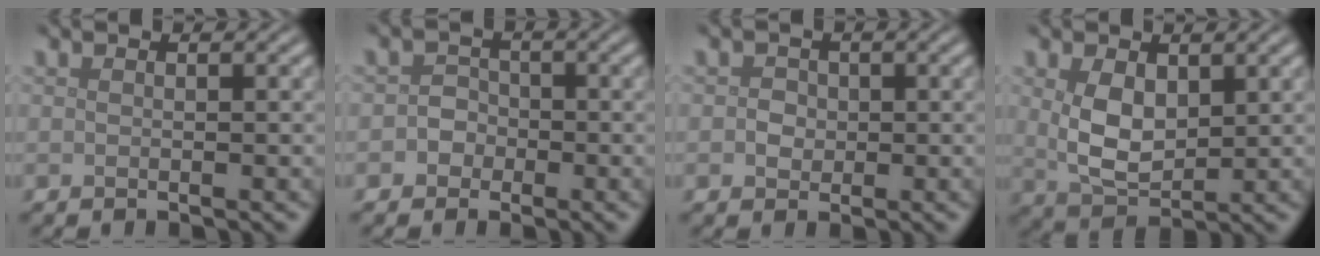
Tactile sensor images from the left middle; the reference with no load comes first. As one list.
[{"total": 1.7, "force": [-0.6, 1.6, 0.4], "torque": [0.013, 0.003, -0.020]}, {"total": 1.4, "force": [-0.1, 1.3, 0.5], "torque": [-0.004, -0.001, -0.003]}, {"total": 4.4, "force": [1.0, 2.7, 3.4], "torque": [-0.083, -0.005, 0.028]}]